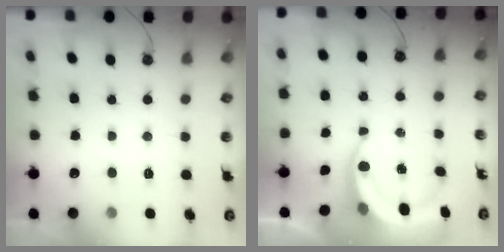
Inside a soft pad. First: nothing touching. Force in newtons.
{"total": 7.2, "press": 7.2, "slide": 0.7}